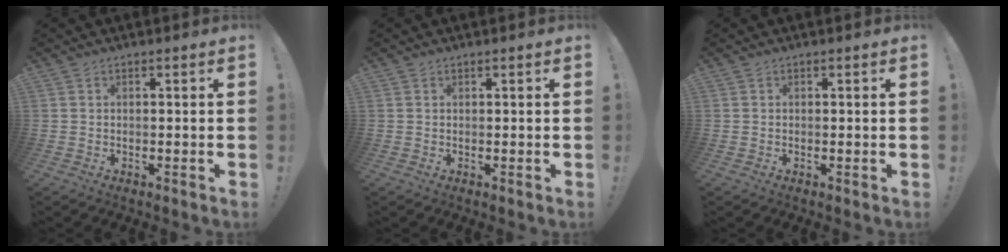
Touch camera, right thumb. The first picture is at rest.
{"total": 0.0}
{"total": 0.0}